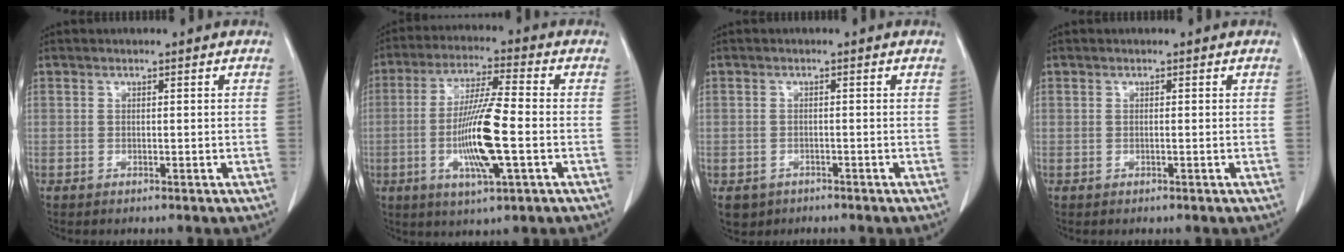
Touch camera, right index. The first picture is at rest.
{"total": 12.0, "force": [-2.4, 0.8, 11.7], "torque": [-0.229, -0.011, -0.047]}
{"total": 3.5, "force": [-2.0, 2.8, 0.4], "torque": [-0.003, 0.004, -0.032]}
{"total": 0.0}